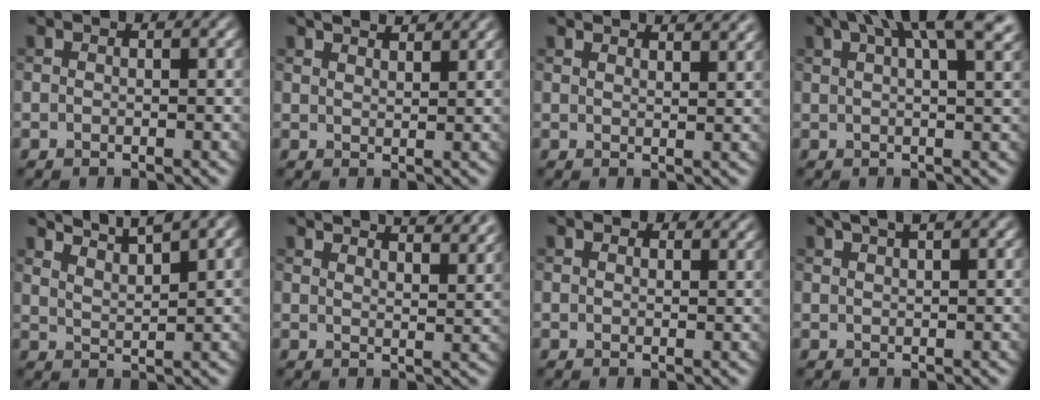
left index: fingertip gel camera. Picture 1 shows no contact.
{"total": 2.8, "force": [2.6, 0.5, 1.0], "torque": [-0.002, 0.006, 0.033]}
{"total": 3.4, "force": [3.2, 0.7, 1.1], "torque": [-0.003, 0.009, 0.032]}
{"total": 10.5, "force": [6.2, 3.4, 7.7], "torque": [-0.089, 0.039, 0.067]}
{"total": 5.1, "force": [4.4, 0.7, 2.5], "torque": [-0.037, 0.012, 0.060]}
{"total": 6.9, "force": [5.8, 1.9, 3.2], "torque": [-0.012, 0.021, 0.049]}
{"total": 1.8, "force": [1.4, 1.0, 0.6], "torque": [-0.009, -0.006, 0.015]}
{"total": 2.9, "force": [2.0, 0.6, 2.0], "torque": [-0.022, 0.008, 0.034]}